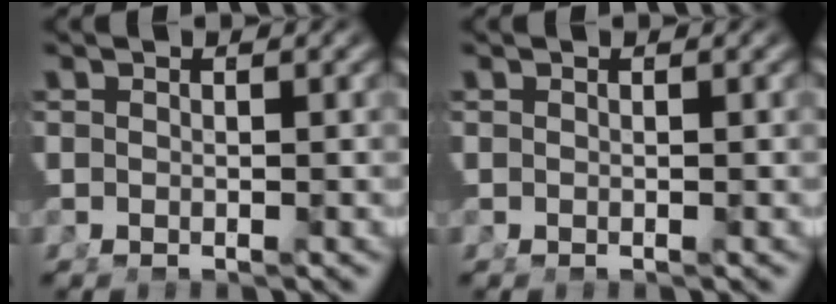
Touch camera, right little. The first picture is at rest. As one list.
[{"total": 0.0}]